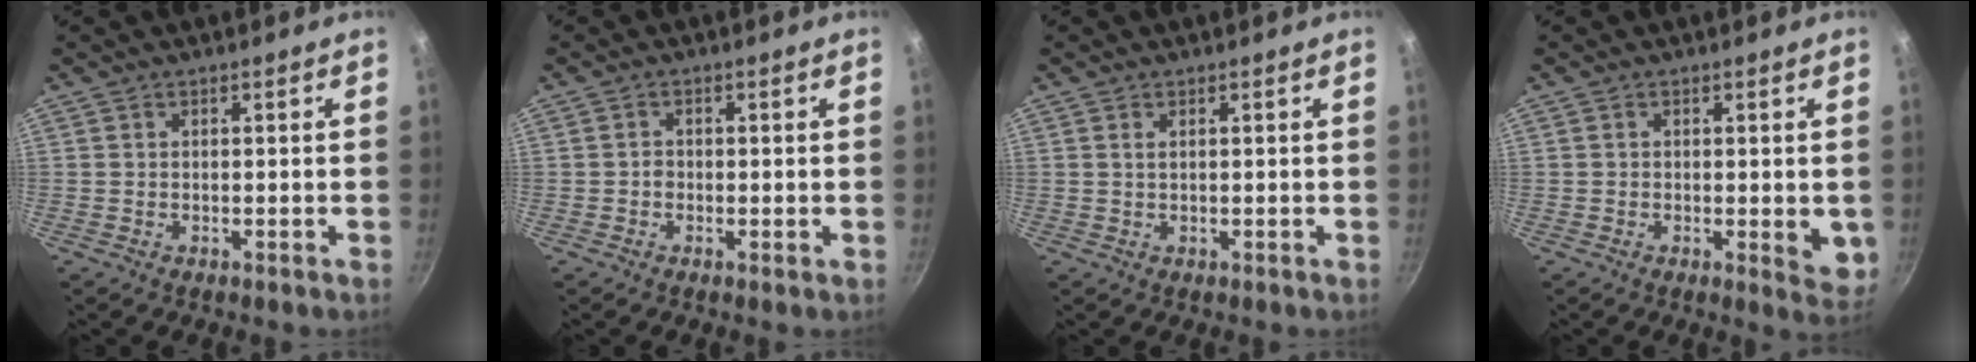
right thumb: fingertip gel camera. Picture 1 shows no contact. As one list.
[{"total": 1.2, "force": [-0.3, 1.0, 0.7], "torque": [-0.010, 0.005, -0.007]}, {"total": 0.9, "force": [0.4, 0.4, 0.7], "torque": [-0.015, 0.000, 0.009]}, {"total": 5.0, "force": [-0.3, 2.0, 4.6], "torque": [-0.055, -0.013, -0.004]}]